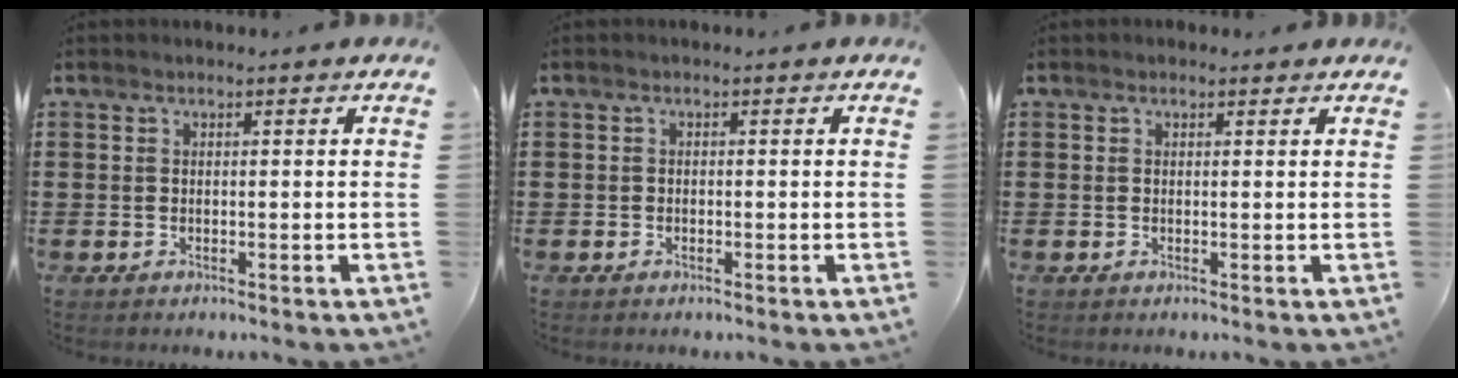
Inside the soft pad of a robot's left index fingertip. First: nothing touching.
{"total": 0.5, "force": [-0.3, 0.4, 0.1], "torque": [-0.003, 0.001, -0.007]}
{"total": 0.5, "force": [0.3, 0.3, 0.2], "torque": [0.004, 0.001, 0.004]}